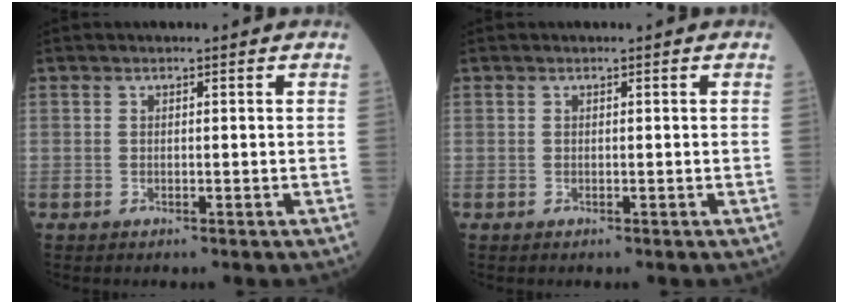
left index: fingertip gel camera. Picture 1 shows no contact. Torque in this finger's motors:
{"motor_torque": [-0.07, 0.00, 0.01, 0.01]}